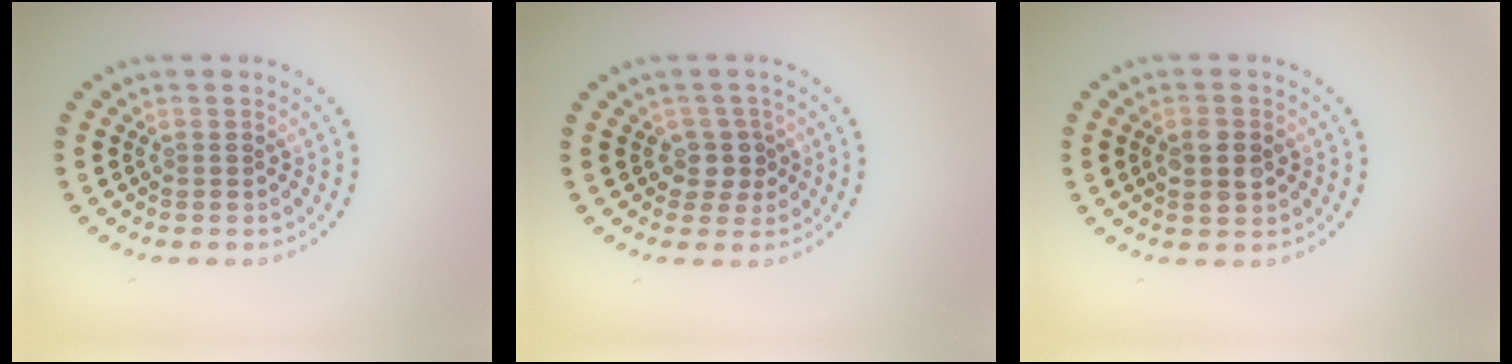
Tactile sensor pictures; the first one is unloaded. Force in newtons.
{"total": 2.1, "press": 1.7, "slide": 1.2}
{"total": 2.7, "press": 2.7, "slide": 0.2}